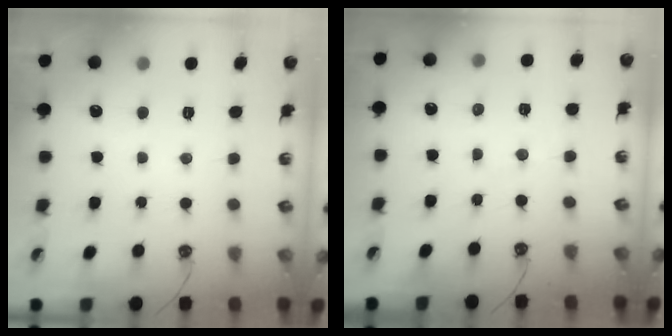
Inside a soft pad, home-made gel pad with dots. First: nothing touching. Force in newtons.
{"total": 3.5, "press": 3.5, "slide": 0.5}